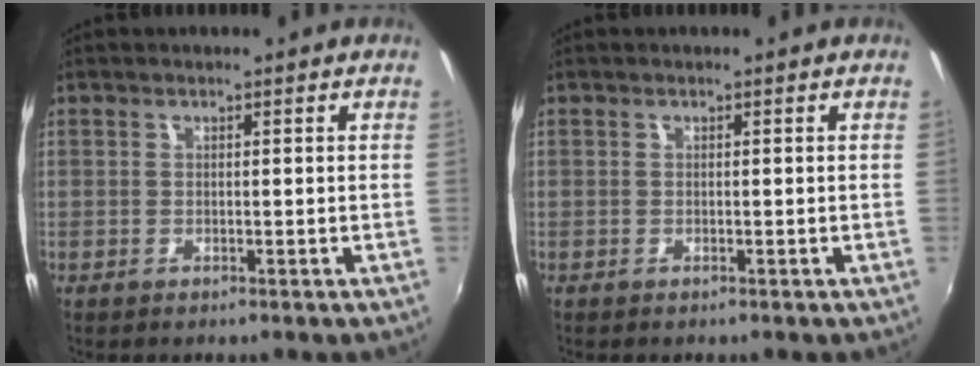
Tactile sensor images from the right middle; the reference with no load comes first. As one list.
[{"total": 0.0}]